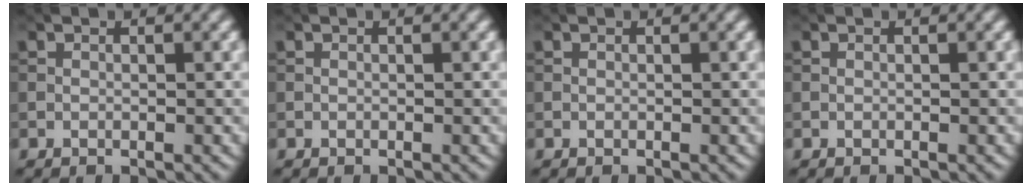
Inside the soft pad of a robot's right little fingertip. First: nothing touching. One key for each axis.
{"total": 0.0}
{"total": 0.0}
{"total": 0.0}